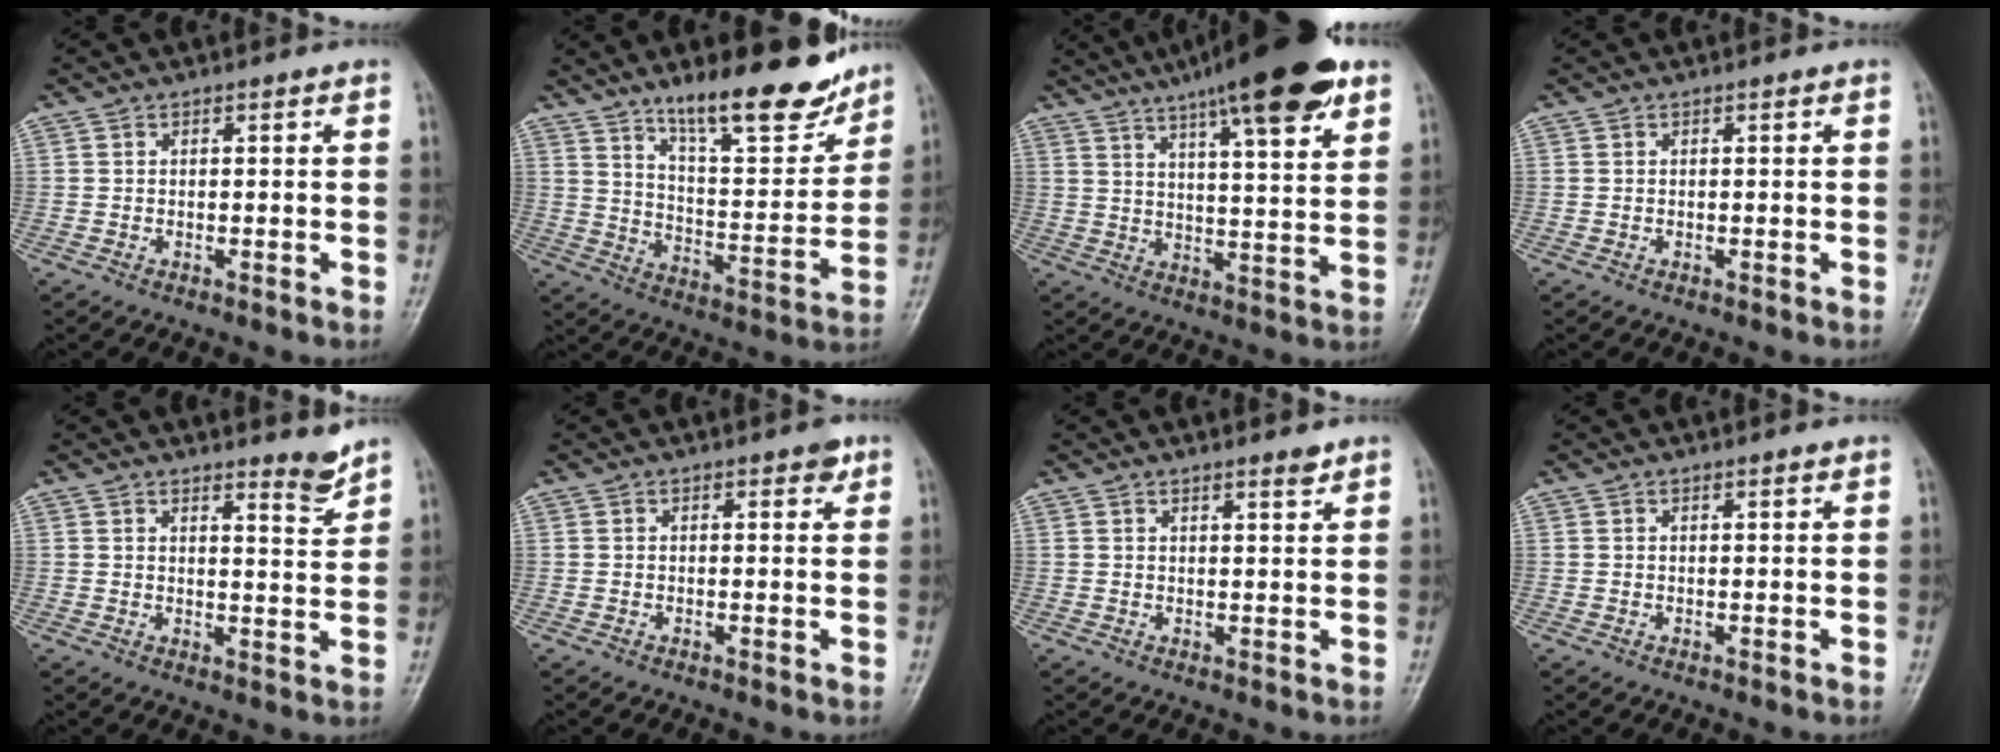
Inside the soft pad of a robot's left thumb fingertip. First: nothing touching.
{"total": 17.5, "force": [12.9, 5.1, 10.8], "torque": [-0.122, -0.086, 0.208]}
{"total": 19.8, "force": [12.1, 4.3, 15.0], "torque": [-0.211, -0.030, 0.183]}
{"total": 0.0}
{"total": 3.7, "force": [3.4, 0.3, 1.4], "torque": [-0.014, -0.039, 0.052]}
{"total": 1.8, "force": [1.1, 0.9, 1.1], "torque": [-0.004, -0.003, 0.010]}
{"total": 2.1, "force": [1.7, 0.3, 1.1], "torque": [-0.012, -0.014, 0.026]}
{"total": 0.6, "force": [0.5, 0.1, 0.4], "torque": [-0.008, -0.003, 0.008]}